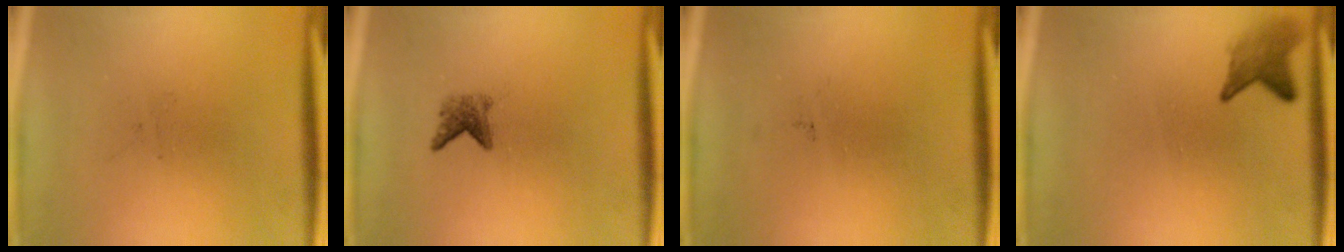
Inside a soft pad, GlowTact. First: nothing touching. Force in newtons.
{"total": 2.1}
{"total": 0.0}
{"total": 2.9}